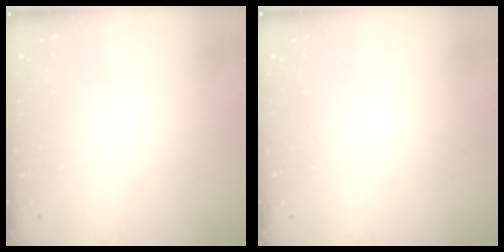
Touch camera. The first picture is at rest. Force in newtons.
{"total": 0.0}